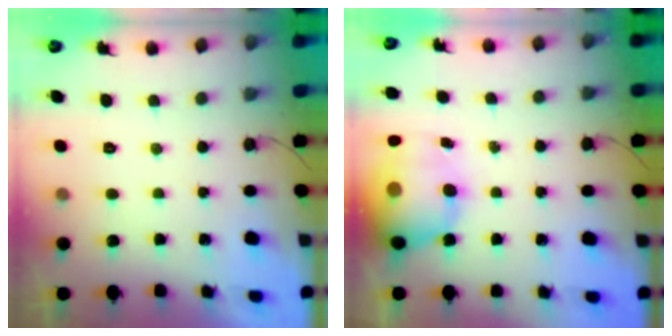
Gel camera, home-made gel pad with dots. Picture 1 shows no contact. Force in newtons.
{"total": 16.6, "press": 16.1, "slide": 4.0}